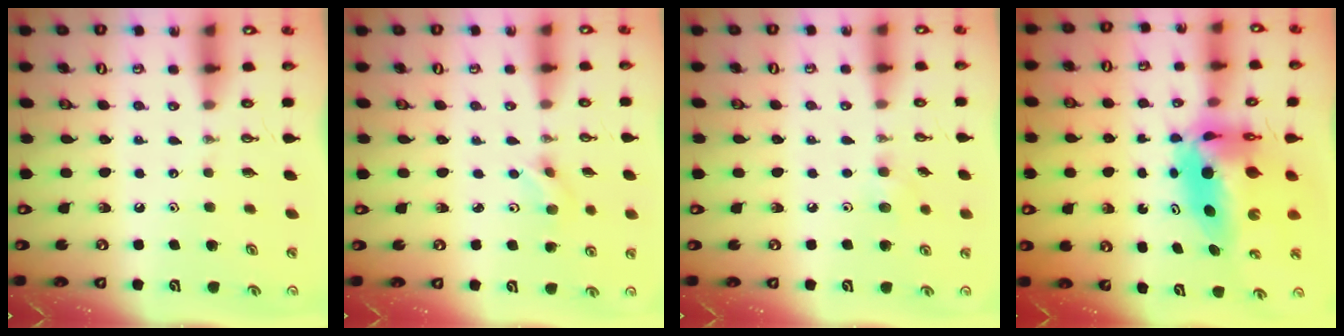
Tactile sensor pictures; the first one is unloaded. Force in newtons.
{"total": 2.2, "press": 2.2, "slide": 0.1}
{"total": 5.6, "press": 5.4, "slide": 1.5}
{"total": 10.8, "press": 10.6, "slide": 2.1}